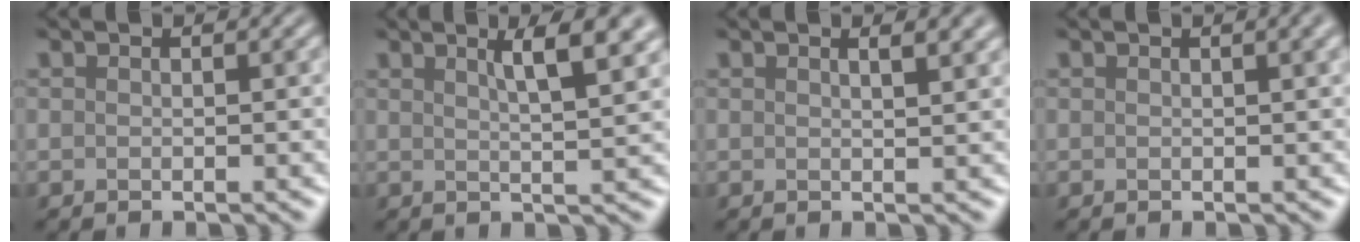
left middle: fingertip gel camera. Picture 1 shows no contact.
{"total": 5.1, "force": [2.5, 1.3, 4.2], "torque": [-0.039, 0.010, 0.026]}
{"total": 3.9, "force": [2.1, 1.7, 2.8], "torque": [-0.007, 0.014, -0.002]}
{"total": 3.0, "force": [1.3, 1.2, 2.4], "torque": [-0.015, 0.002, 0.002]}